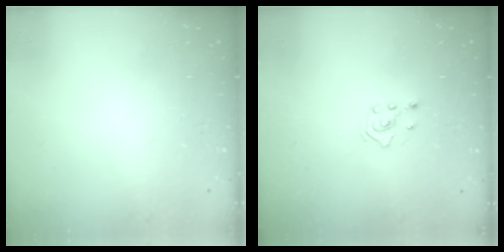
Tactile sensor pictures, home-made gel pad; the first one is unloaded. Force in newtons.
{"total": 2.4, "press": 2.2, "slide": 0.8}